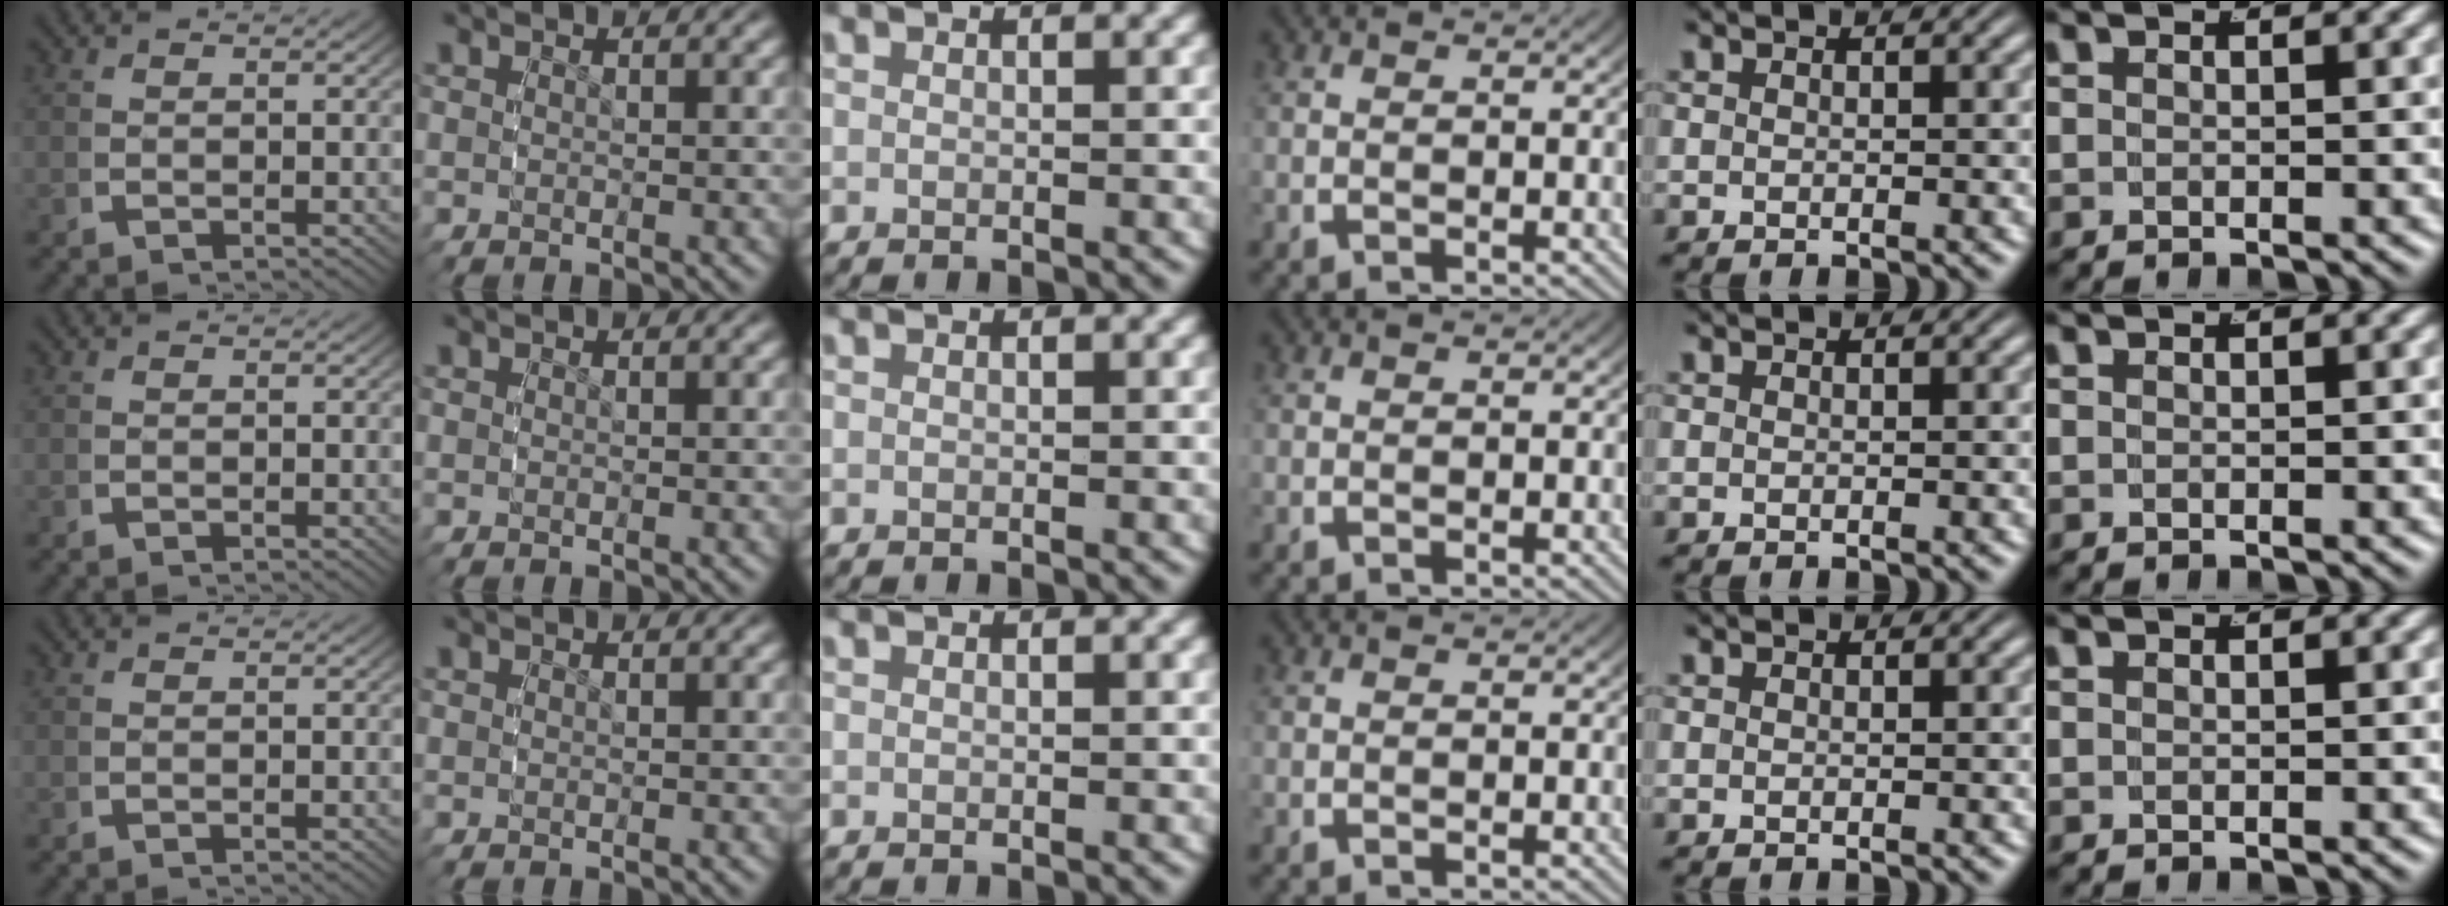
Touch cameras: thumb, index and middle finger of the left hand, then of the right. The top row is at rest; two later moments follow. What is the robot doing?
{"motion": "reach", "object": "backpack"}